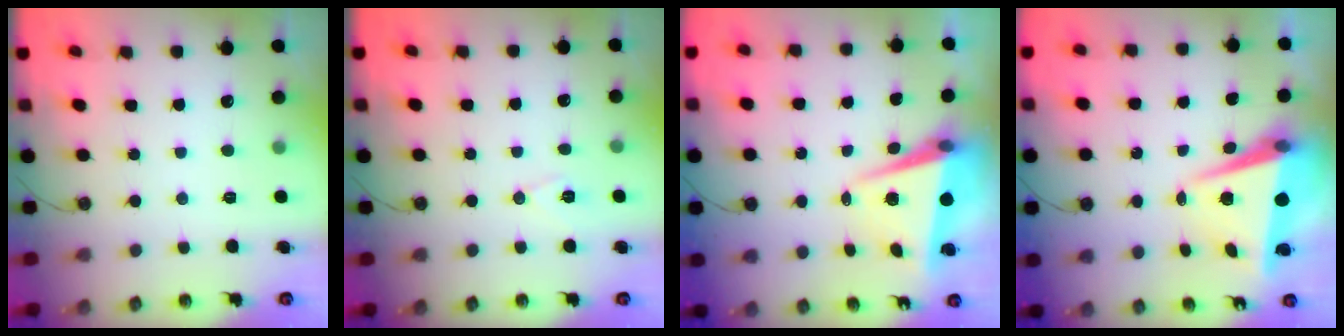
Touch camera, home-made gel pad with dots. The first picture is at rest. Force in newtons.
{"total": 7.5, "press": 6.1, "slide": 4.4}
{"total": 6.9, "press": 6.8, "slide": 1.1}
{"total": 7.8, "press": 7.6, "slide": 1.8}